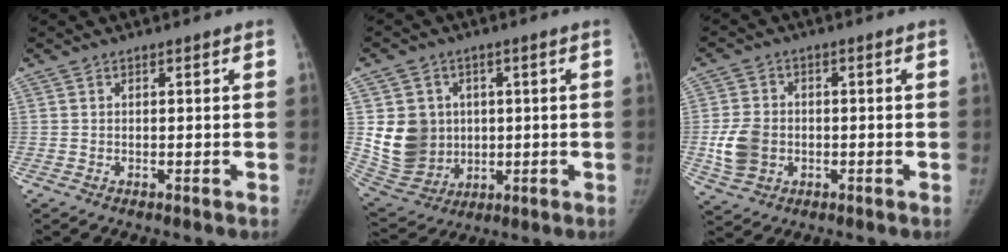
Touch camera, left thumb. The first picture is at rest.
{"total": 12.6, "force": [1.2, 11.2, 5.5], "torque": [-0.072, -0.006, 0.048]}
{"total": 7.6, "force": [-1.2, 6.1, 4.4], "torque": [-0.075, 0.006, -0.017]}